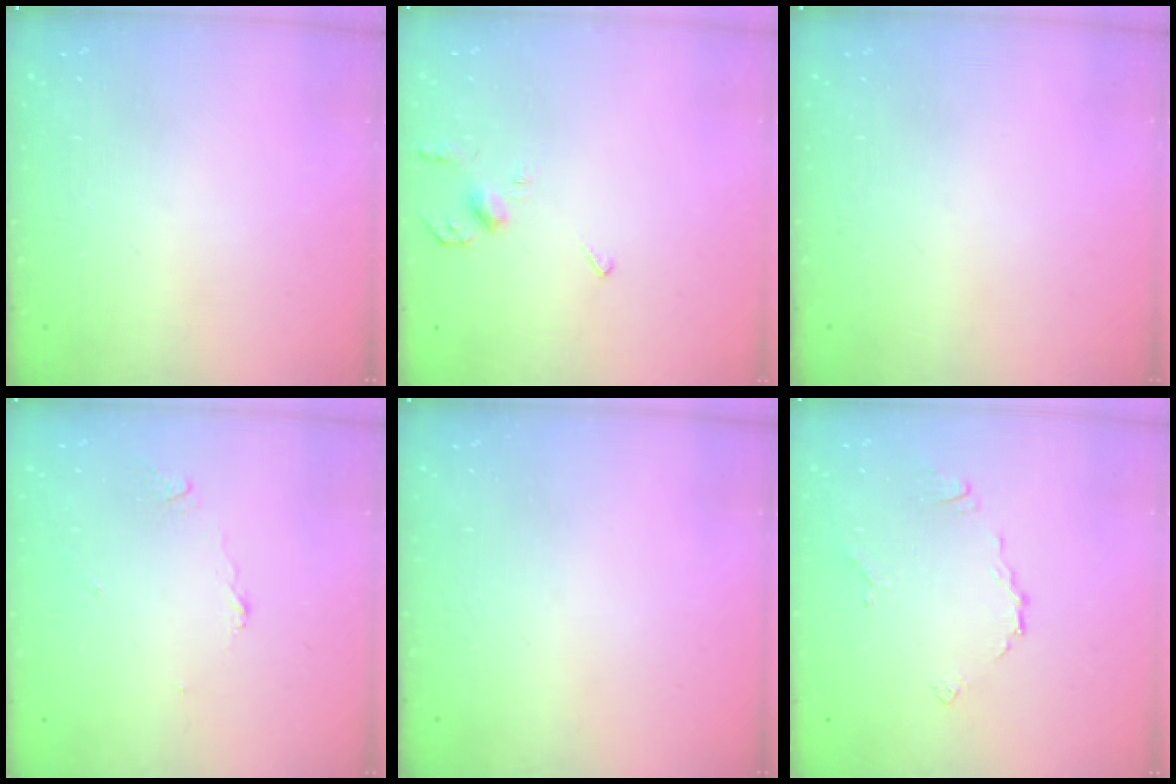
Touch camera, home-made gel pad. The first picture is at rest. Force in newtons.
{"total": 4.3, "press": 4.3, "slide": 0.8}
{"total": 0.0}
{"total": 3.3, "press": 3.2, "slide": 0.4}
{"total": 0.0}
{"total": 4.9, "press": 4.9, "slide": 0.3}